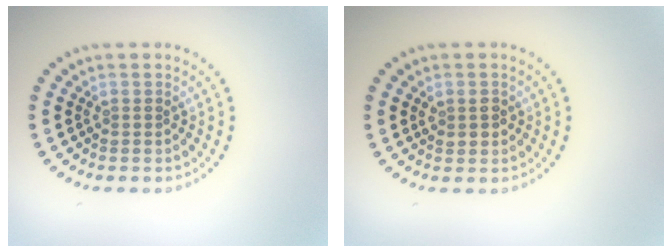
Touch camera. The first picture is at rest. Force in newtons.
{"total": 1.5, "press": 1.5, "slide": 0.4}